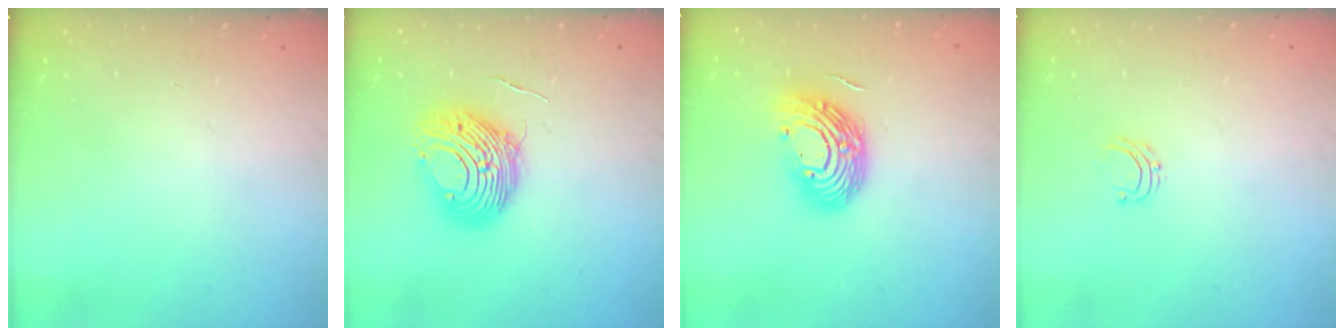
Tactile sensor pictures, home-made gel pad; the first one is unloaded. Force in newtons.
{"total": 9.7, "press": 9.7, "slide": 0.8}
{"total": 14.0, "press": 13.9, "slide": 1.1}
{"total": 3.7, "press": 3.7, "slide": 0.3}